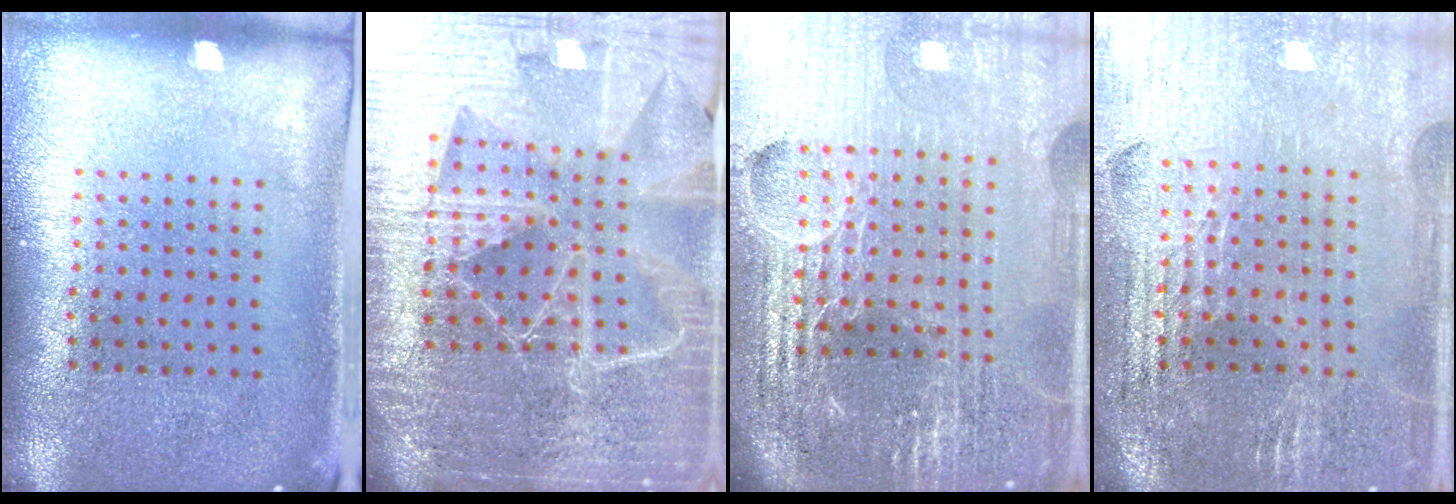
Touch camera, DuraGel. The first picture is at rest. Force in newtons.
{"total": 6.4, "press": 5.5, "slide": 3.3}
{"total": 6.5, "press": 5.7, "slide": 3.1}
{"total": 2.9, "press": 2.8, "slide": 0.4}